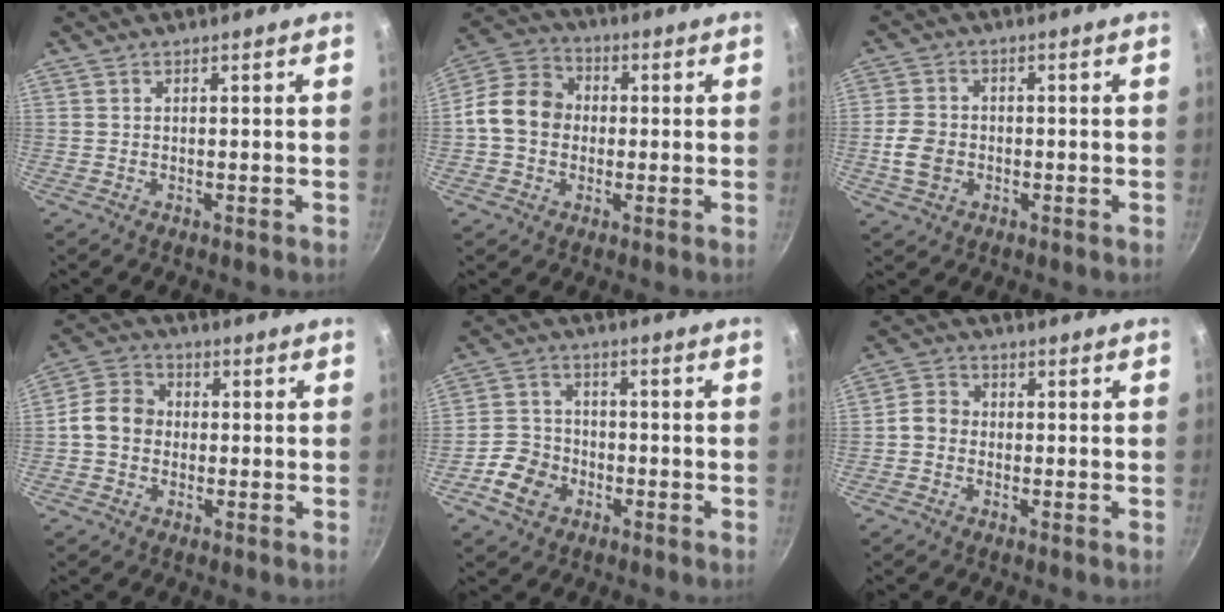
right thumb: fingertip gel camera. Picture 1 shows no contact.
{"total": 11.0, "force": [-0.4, 9.2, 6.1], "torque": [-0.079, 0.024, -0.030]}
{"total": 5.8, "force": [-1.5, 4.6, 3.3], "torque": [-0.055, 0.009, -0.030]}
{"total": 7.5, "force": [-0.6, 6.3, 4.0], "torque": [-0.046, 0.017, -0.029]}
{"total": 6.9, "force": [-2.6, 6.0, 2.2], "torque": [-0.019, 0.027, -0.053]}
{"total": 3.9, "force": [-0.8, 3.4, 1.8], "torque": [-0.018, 0.012, -0.027]}